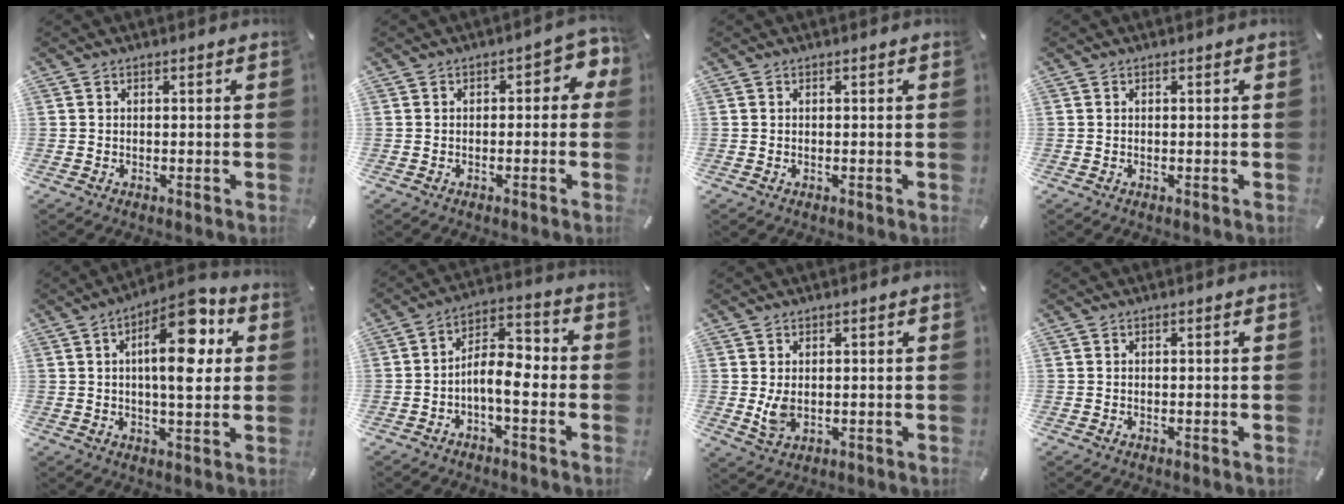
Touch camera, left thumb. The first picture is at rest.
{"total": 4.4, "force": [-0.2, 2.6, 3.6], "torque": [-0.052, 0.009, -0.008]}
{"total": 0.0}
{"total": 0.0}
{"total": 15.4, "force": [4.7, 6.0, 13.3], "torque": [-0.214, -0.020, 0.070]}
{"total": 7.9, "force": [-3.1, 3.7, 6.3], "torque": [-0.118, 0.006, -0.057]}
{"total": 4.6, "force": [0.3, 3.2, 3.3], "torque": [-0.074, -0.007, 0.002]}
{"total": 0.0}